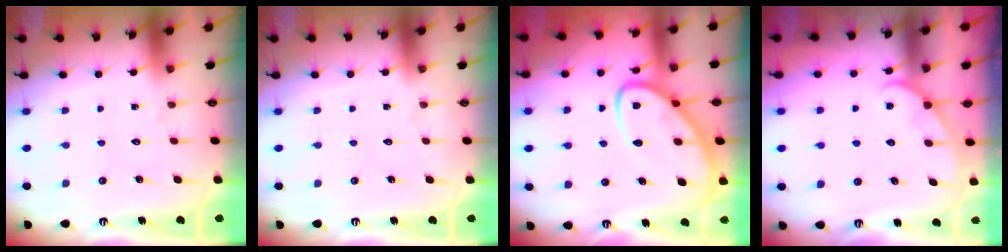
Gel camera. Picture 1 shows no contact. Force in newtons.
{"total": 0.0}
{"total": 9.7, "press": 9.7, "slide": 1.0}
{"total": 4.5, "press": 4.5, "slide": 0.4}